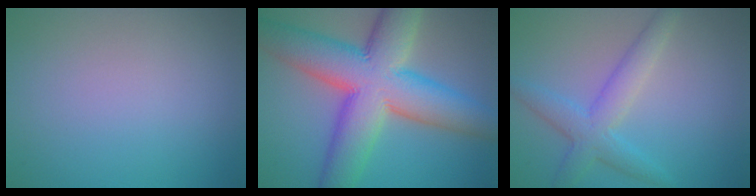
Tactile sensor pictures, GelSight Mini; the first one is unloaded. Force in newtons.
{"total": 13.3, "press": 13.2, "slide": 0.6}
{"total": 3.9, "press": 3.9, "slide": 0.1}